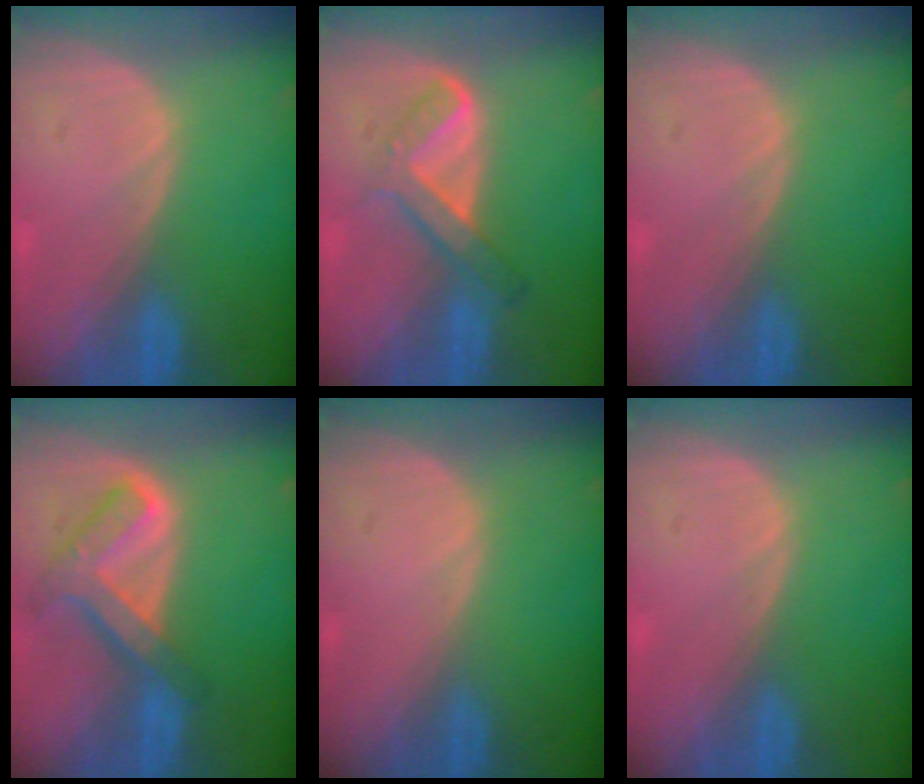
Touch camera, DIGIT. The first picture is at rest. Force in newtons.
{"total": 5.4, "press": 5.1, "slide": 1.6}
{"total": 0.0}
{"total": 7.7, "press": 6.5, "slide": 4.1}
{"total": 0.0}
{"total": 0.0}